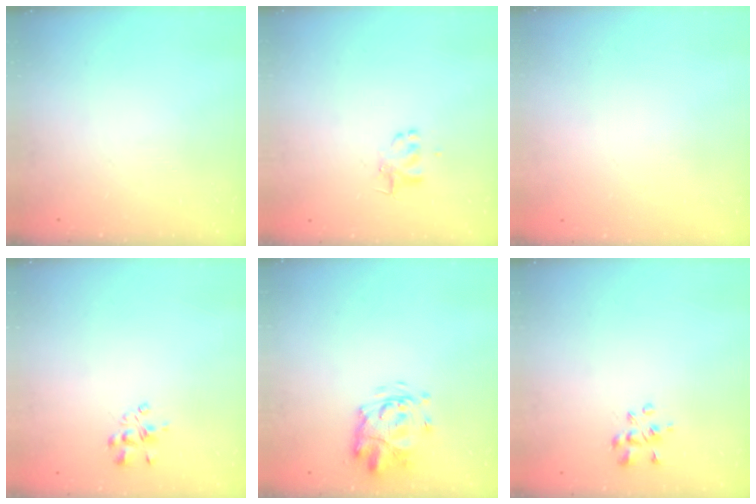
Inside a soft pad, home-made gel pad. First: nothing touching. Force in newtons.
{"total": 2.6, "press": 2.6, "slide": 0.3}
{"total": 1.8, "press": 1.8, "slide": 0.2}
{"total": 3.3, "press": 3.2, "slide": 0.8}
{"total": 3.7, "press": 3.4, "slide": 1.6}
{"total": 3.7, "press": 3.7, "slide": 0.7}